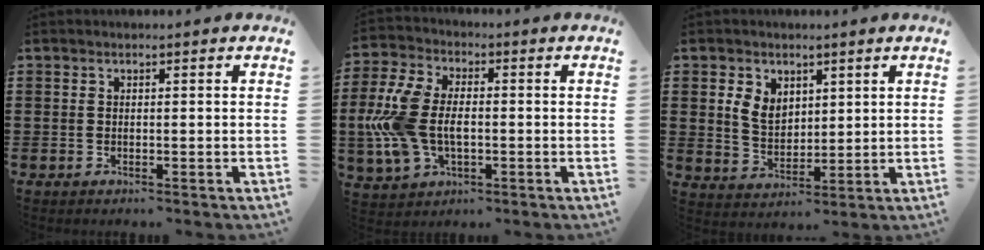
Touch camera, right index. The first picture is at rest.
{"total": 10.0, "force": [-1.0, 6.1, 7.9], "torque": [-0.210, -0.005, -0.028]}
{"total": 5.0, "force": [2.0, 3.9, 2.5], "torque": [-0.055, 0.010, 0.035]}